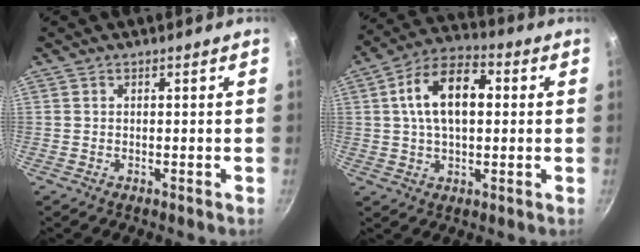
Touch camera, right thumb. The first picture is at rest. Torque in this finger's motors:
{"motor_torque": [0.55, 3.20, 1.67, 0.12, 0.27]}